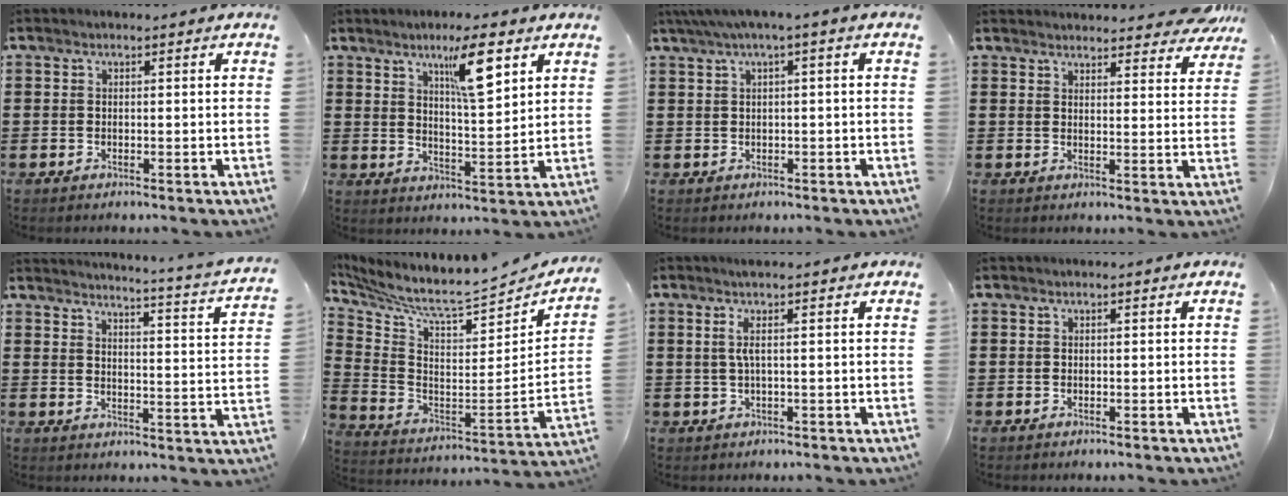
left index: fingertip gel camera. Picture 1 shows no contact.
{"total": 9.0, "force": [5.1, 1.9, 7.2], "torque": [-0.112, -0.011, 0.076]}
{"total": 2.2, "force": [-0.1, 0.0, 2.2], "torque": [-0.038, -0.004, -0.003]}
{"total": 4.2, "force": [4.1, 0.5, 1.1], "torque": [-0.019, -0.015, 0.072]}
{"total": 3.2, "force": [2.7, -1.0, 1.3], "torque": [-0.035, -0.041, 0.033]}
{"total": 6.2, "force": [5.5, 0.1, 2.9], "torque": [-0.088, -0.065, 0.085]}
{"total": 2.5, "force": [0.3, -0.3, 2.5], "torque": [-0.054, -0.009, 0.002]}
{"total": 0.0}